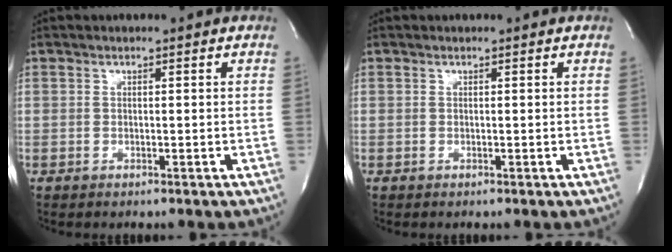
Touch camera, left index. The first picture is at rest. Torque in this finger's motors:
{"motor_torque": [0.00, 0.00, 0.00, 0.00]}